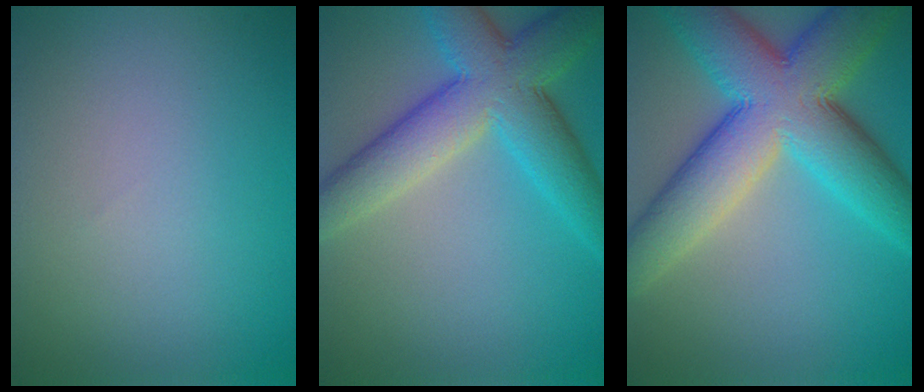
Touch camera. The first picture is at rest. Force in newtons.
{"total": 8.3, "press": 8.3, "slide": 0.4}
{"total": 12.0, "press": 12.0, "slide": 0.2}